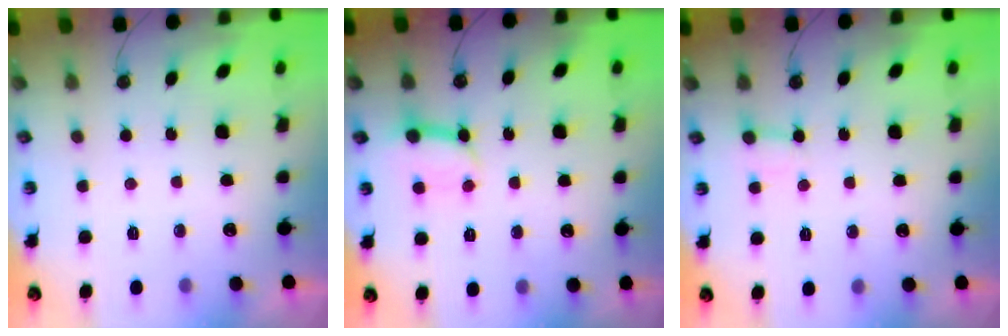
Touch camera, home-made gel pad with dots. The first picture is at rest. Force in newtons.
{"total": 8.9, "press": 8.9, "slide": 1.0}
{"total": 3.3, "press": 3.2, "slide": 0.2}